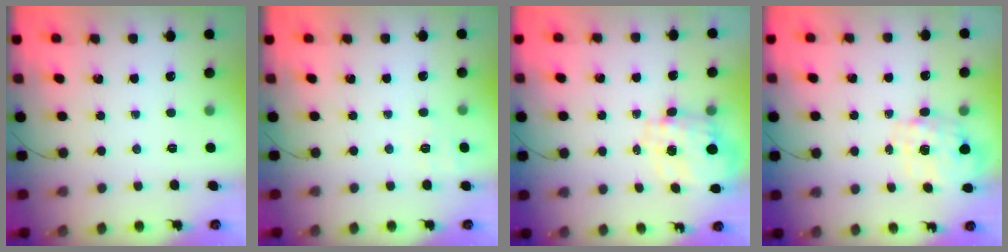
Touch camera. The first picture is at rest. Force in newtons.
{"total": 8.2, "press": 8.0, "slide": 2.0}
{"total": 3.3, "press": 3.1, "slide": 1.3}
{"total": 2.7, "press": 2.6, "slide": 0.9}